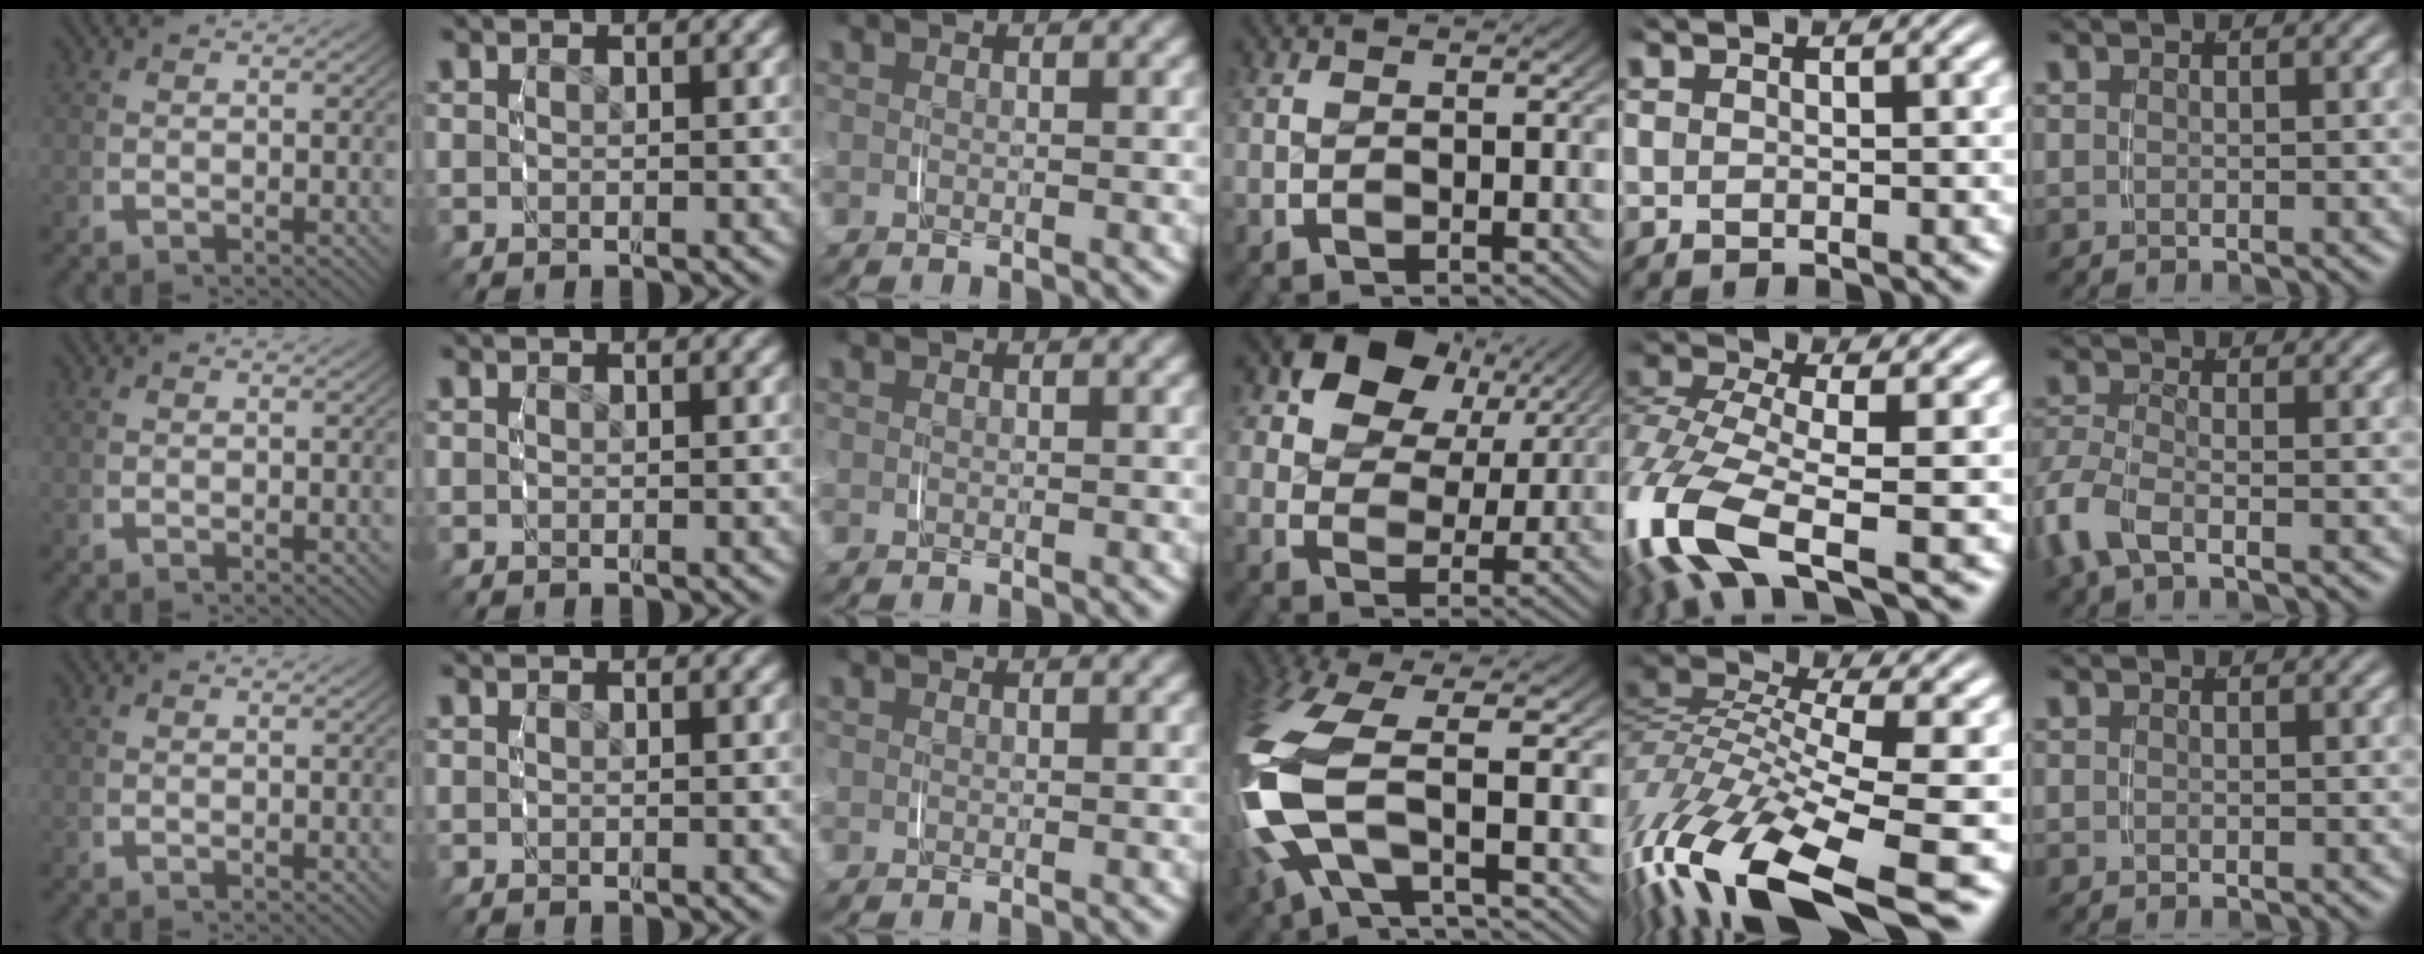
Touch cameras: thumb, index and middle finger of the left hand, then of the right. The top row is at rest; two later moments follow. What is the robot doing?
{"motion": "grasp_and_lifting", "object": "pencil case"}